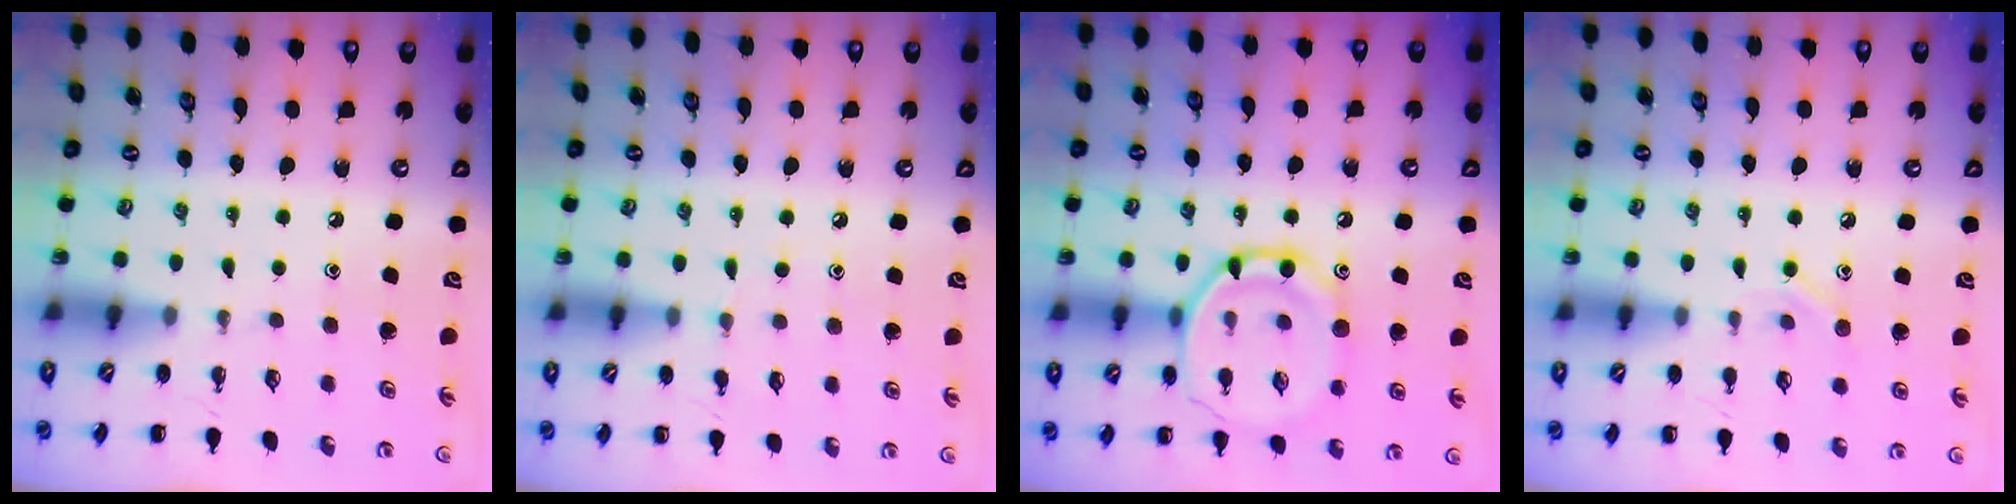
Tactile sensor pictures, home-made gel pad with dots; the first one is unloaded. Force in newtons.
{"total": 5.7, "press": 5.2, "slide": 2.2}
{"total": 15.2, "press": 15.2, "slide": 0.8}
{"total": 7.5, "press": 7.3, "slide": 1.6}